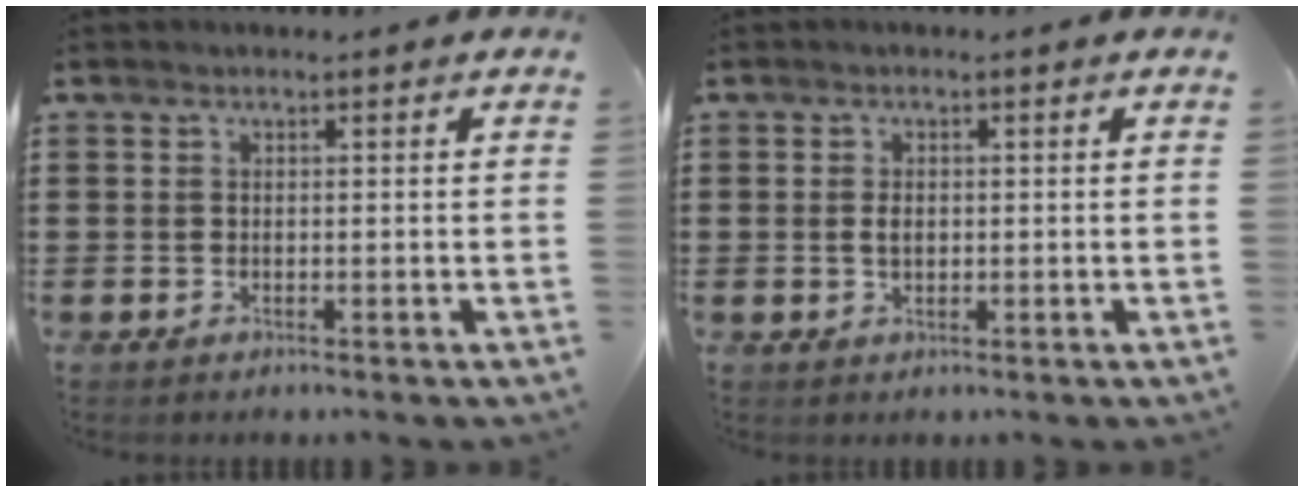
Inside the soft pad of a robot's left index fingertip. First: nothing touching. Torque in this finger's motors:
{"motor_torque": [0.43, 0.37, 0.24, 0.02]}